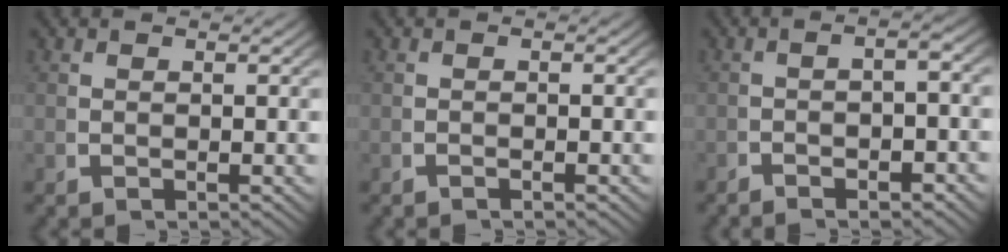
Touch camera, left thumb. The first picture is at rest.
{"total": 0.5, "force": [-0.4, -0.1, 0.3], "torque": [-0.003, 0.005, -0.011]}
{"total": 2.6, "force": [-1.7, 0.6, 2.0], "torque": [-0.029, 0.001, -0.029]}